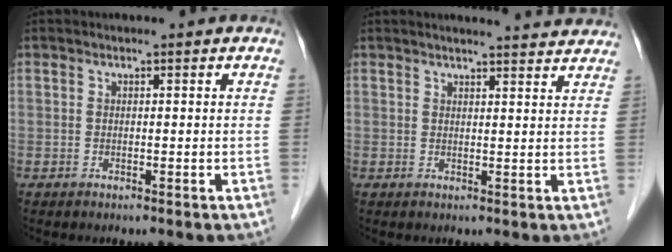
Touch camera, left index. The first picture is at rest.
{"total": 8.8, "force": [8.5, 0.3, 2.2], "torque": [-0.022, 0.003, 0.084]}